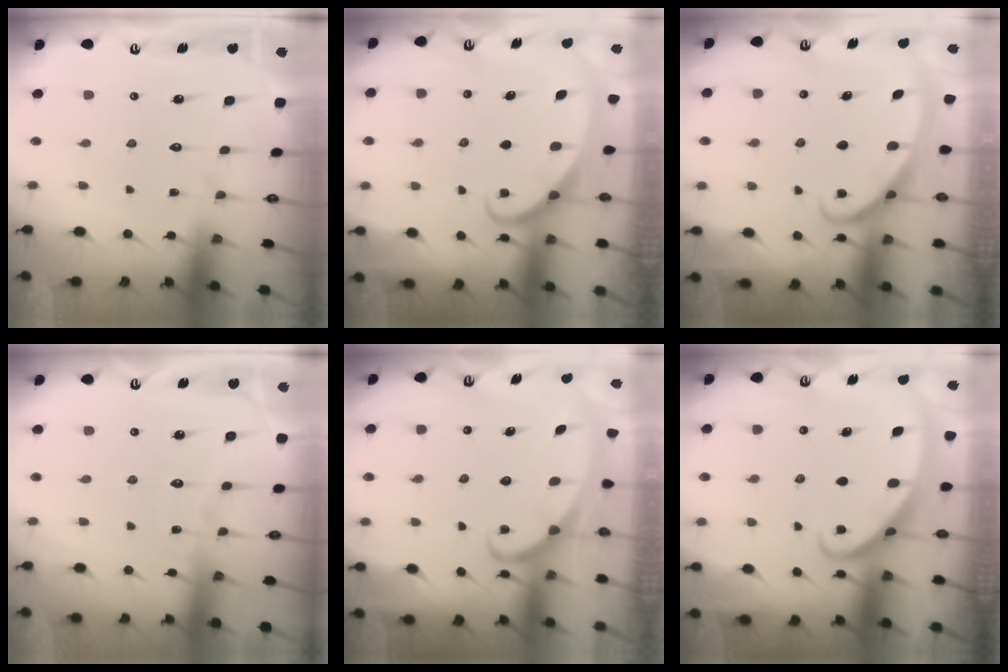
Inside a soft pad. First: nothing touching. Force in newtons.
{"total": 2.2, "press": 2.2, "slide": 0.2}
{"total": 2.8, "press": 2.8, "slide": 0.4}
{"total": 2.7, "press": 2.7, "slide": 0.3}
{"total": 2.4, "press": 2.4, "slide": 0.3}
{"total": 2.5, "press": 2.5, "slide": 0.4}